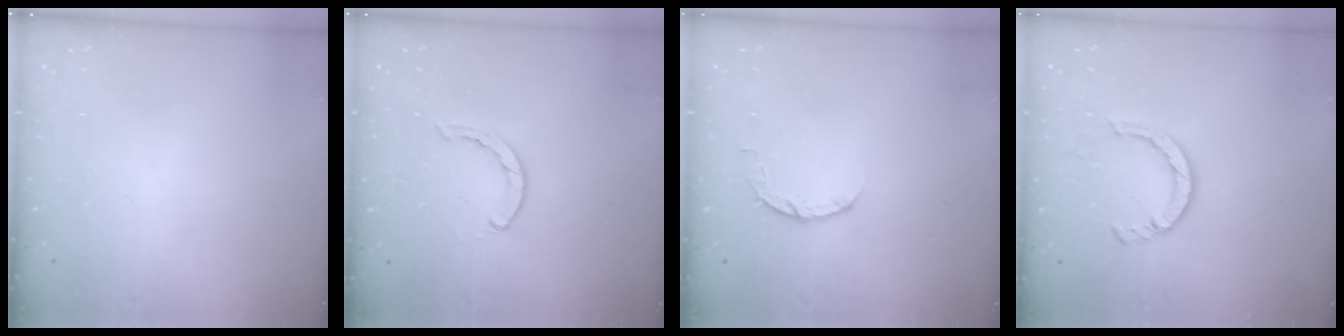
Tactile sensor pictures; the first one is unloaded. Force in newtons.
{"total": 1.5, "press": 1.5, "slide": 0.2}
{"total": 3.9, "press": 3.9, "slide": 0.6}
{"total": 6.7, "press": 6.7, "slide": 0.9}